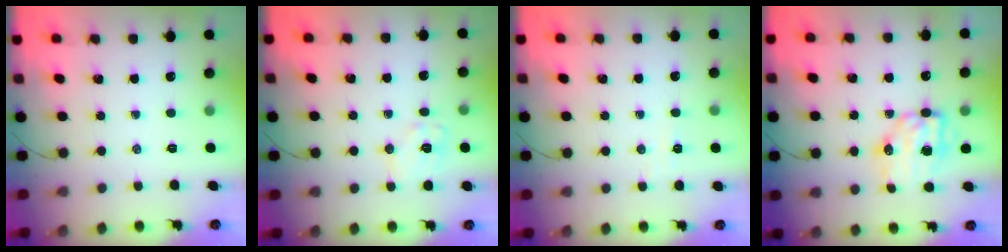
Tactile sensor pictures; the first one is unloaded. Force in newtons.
{"total": 8.0, "press": 8.0, "slide": 0.4}
{"total": 3.1, "press": 2.9, "slide": 1.0}
{"total": 9.1, "press": 9.0, "slide": 1.4}